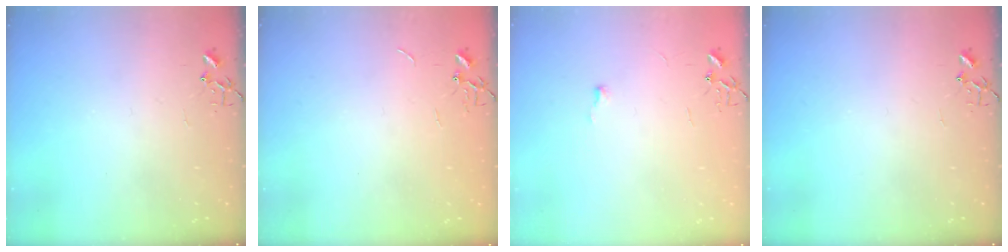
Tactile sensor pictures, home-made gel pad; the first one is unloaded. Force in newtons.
{"total": 0.7, "press": 0.7, "slide": 0.1}
{"total": 3.3, "press": 3.3, "slide": 0.5}
{"total": 0.0}